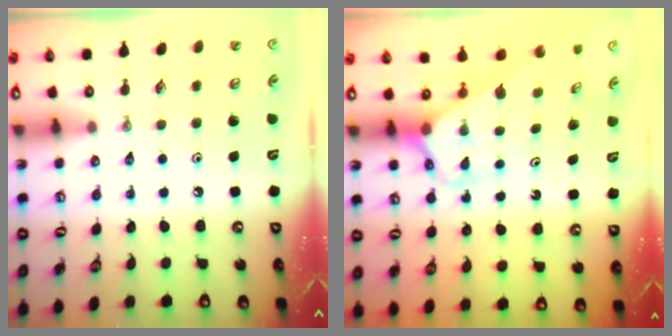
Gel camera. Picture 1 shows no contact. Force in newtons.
{"total": 2.7, "press": 2.7, "slide": 0.1}